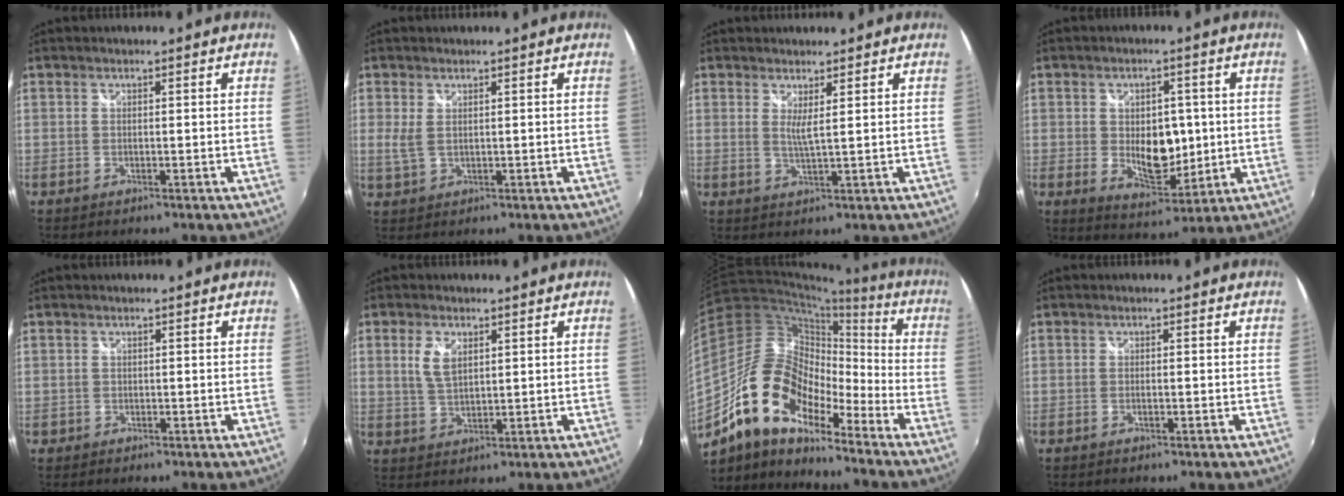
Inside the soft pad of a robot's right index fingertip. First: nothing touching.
{"total": 2.6, "force": [0.5, 1.3, 2.2], "torque": [-0.046, -0.002, 0.012]}
{"total": 2.4, "force": [1.1, -0.3, 2.1], "torque": [-0.039, -0.008, 0.016]}
{"total": 9.3, "force": [-0.3, 5.6, 7.5], "torque": [-0.119, -0.008, 0.004]}
{"total": 1.1, "force": [-0.3, 1.1, 0.0], "torque": [-0.003, 0.001, -0.003]}
{"total": 4.7, "force": [1.8, 2.4, 3.6], "torque": [-0.072, 0.003, 0.036]}
{"total": 16.1, "force": [-11.4, 6.6, 9.2], "torque": [-0.157, 0.001, -0.228]}
{"total": 0.6, "force": [-0.4, 0.0, 0.5], "torque": [-0.009, 0.000, -0.007]}